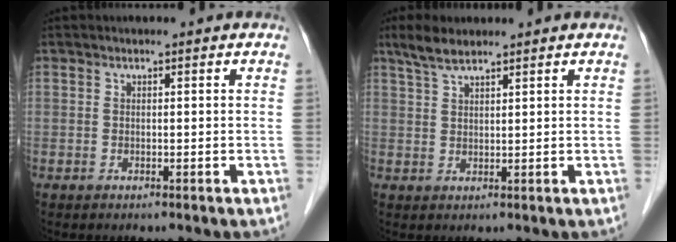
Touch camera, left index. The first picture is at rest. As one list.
[{"total": 3.6, "force": [2.9, 0.6, 2.1], "torque": [-0.049, 0.010, 0.060]}]